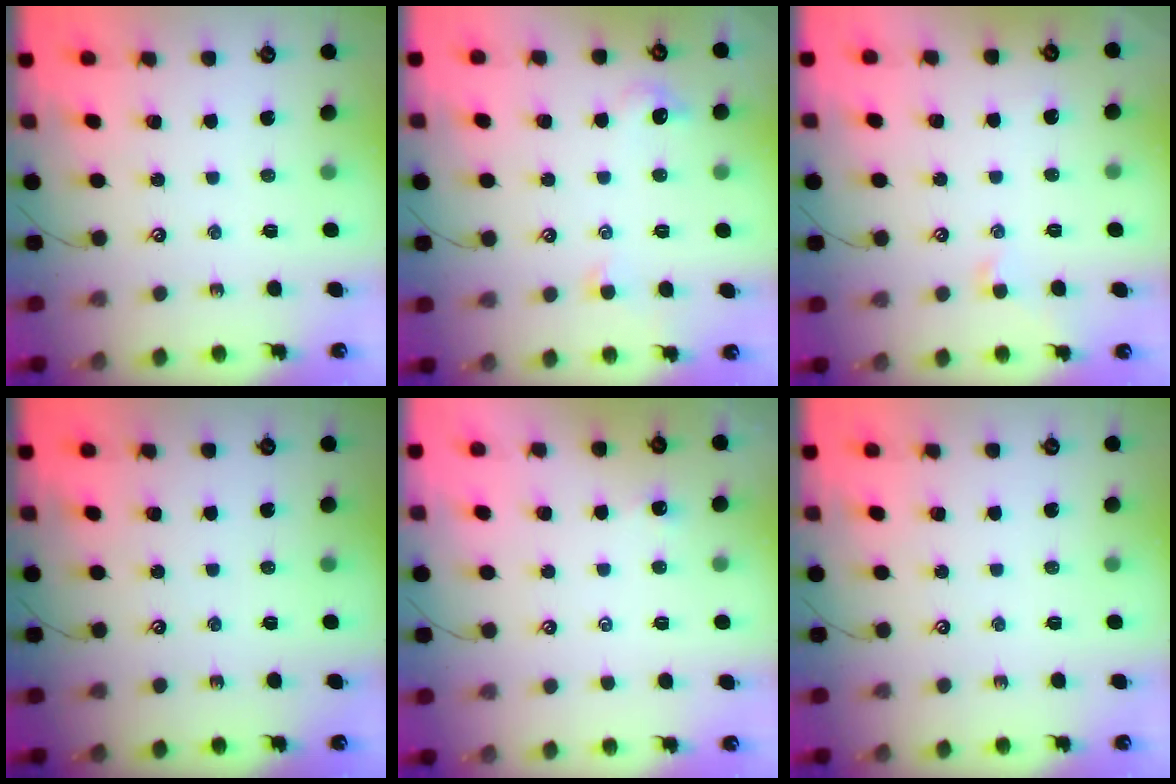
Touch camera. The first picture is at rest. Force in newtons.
{"total": 1.5, "press": 1.3, "slide": 0.6}
{"total": 1.3, "press": 1.1, "slide": 0.7}
{"total": 0.0}
{"total": 2.6, "press": 2.6, "slide": 0.2}
{"total": 0.0}